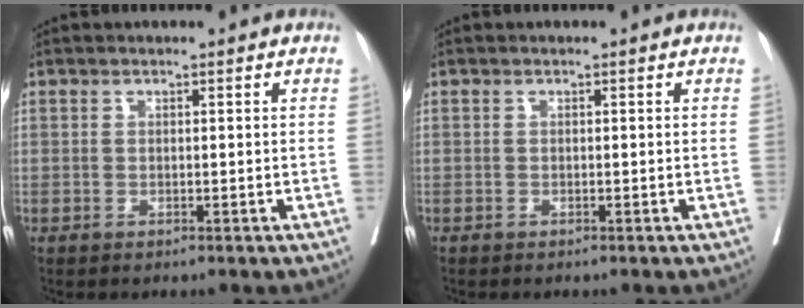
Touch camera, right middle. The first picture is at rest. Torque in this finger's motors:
{"motor_torque": [-0.18, 0.02, -0.04, -0.01]}